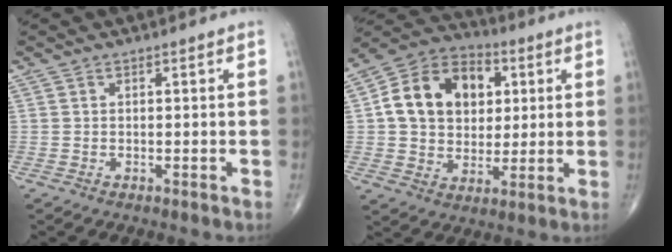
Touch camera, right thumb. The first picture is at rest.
{"total": 17.0, "force": [3.6, 12.9, 10.5], "torque": [-0.145, 0.010, 0.056]}